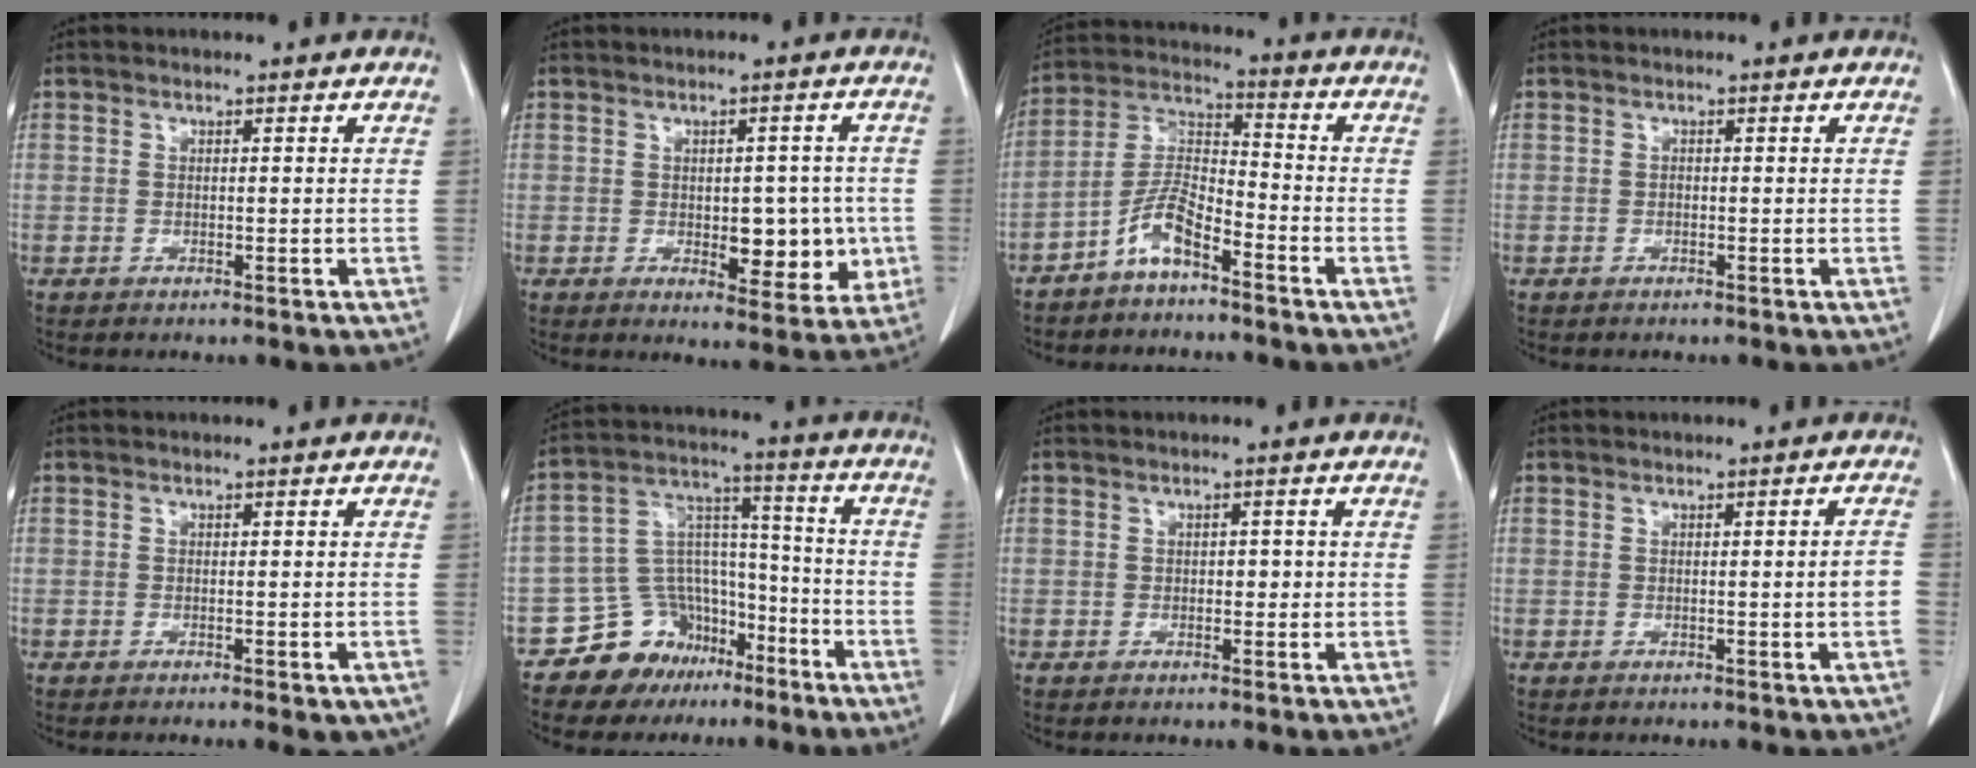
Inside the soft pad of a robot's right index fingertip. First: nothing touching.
{"total": 8.0, "force": [-1.0, 4.2, 6.8], "torque": [-0.065, 0.004, -0.002]}
{"total": 7.1, "force": [-4.8, 1.9, 5.0], "torque": [-0.120, 0.007, -0.097]}
{"total": 0.0}
{"total": 2.9, "force": [-1.6, 0.7, 2.3], "torque": [-0.020, -0.006, -0.017]}
{"total": 12.0, "force": [-8.0, 8.6, 2.7], "torque": [-0.053, 0.078, -0.124]}
{"total": 1.4, "force": [-0.1, 0.9, 1.1], "torque": [-0.012, 0.004, -0.001]}
{"total": 2.3, "force": [-0.4, 0.0, 2.3], "torque": [-0.028, 0.000, -0.006]}